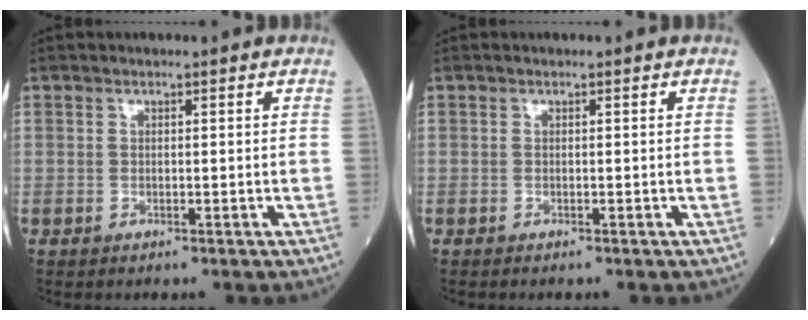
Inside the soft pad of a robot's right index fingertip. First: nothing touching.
{"total": 0.0}